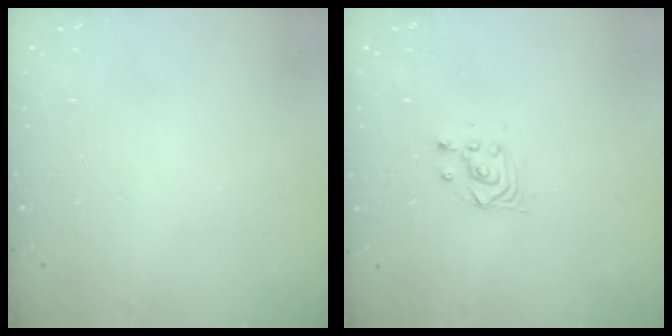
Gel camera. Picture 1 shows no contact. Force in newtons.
{"total": 3.3, "press": 3.3, "slide": 0.3}